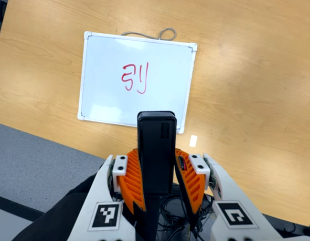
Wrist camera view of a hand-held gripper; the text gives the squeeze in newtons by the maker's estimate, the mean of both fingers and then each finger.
{"total": 5.1, "left": 3.8, "right": 6.4}